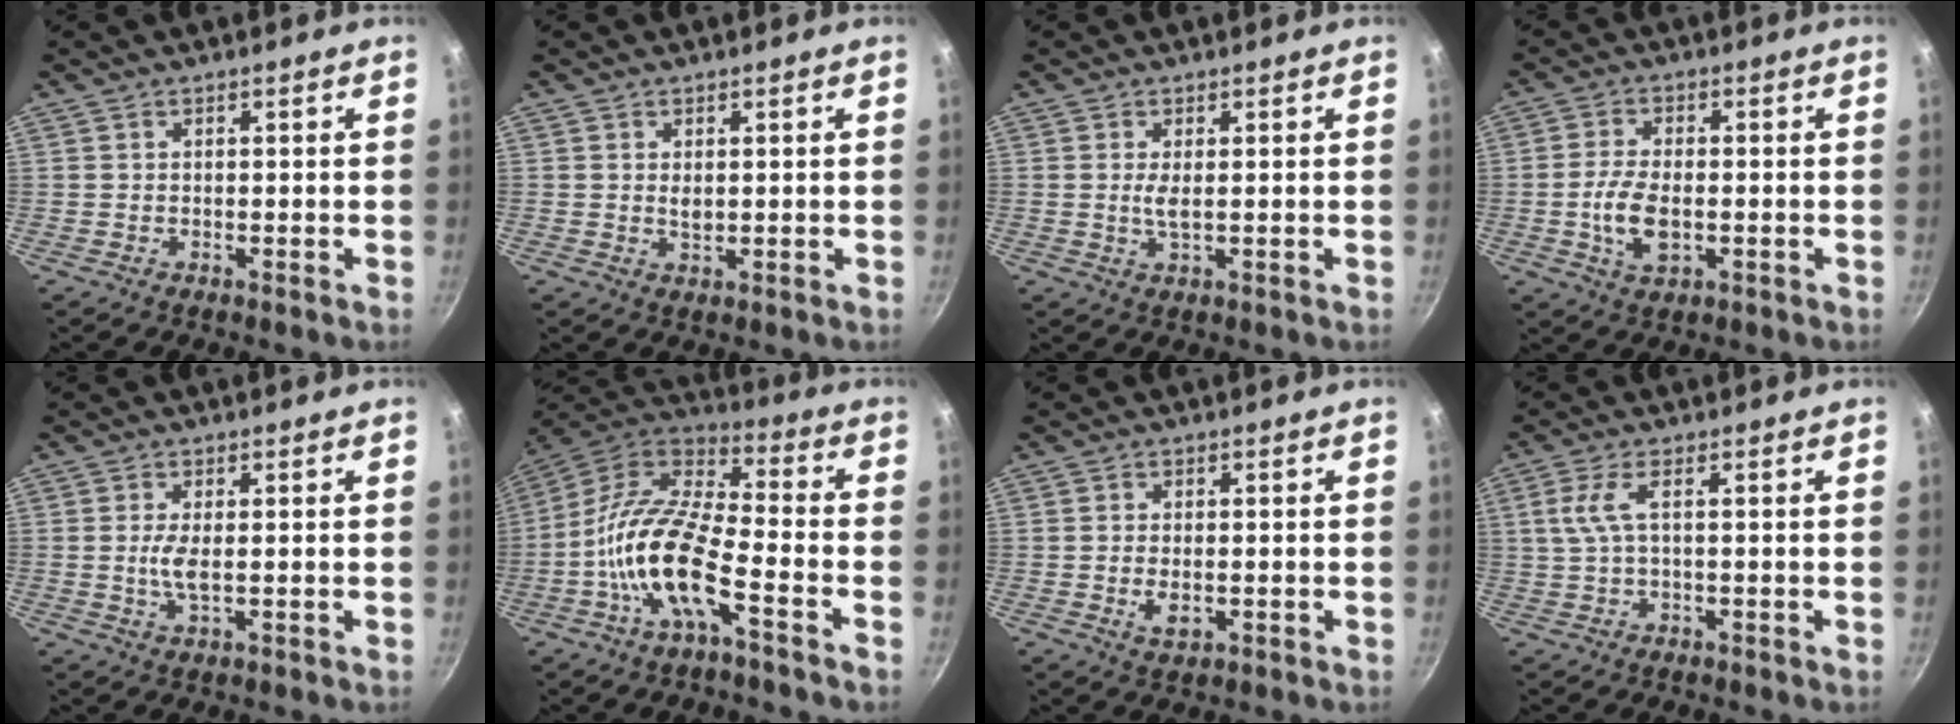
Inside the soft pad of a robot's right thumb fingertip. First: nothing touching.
{"total": 1.7, "force": [0.4, 1.0, 1.3], "torque": [-0.020, -0.004, 0.008]}
{"total": 2.2, "force": [0.3, 0.7, 2.1], "torque": [-0.043, -0.004, 0.007]}
{"total": 6.6, "force": [-1.3, 3.4, 5.5], "torque": [-0.110, 0.002, -0.023]}
{"total": 3.3, "force": [0.0, 1.0, 3.1], "torque": [-0.071, -0.003, -0.001]}
{"total": 15.9, "force": [-6.2, 5.3, 13.6], "torque": [-0.264, 0.050, -0.138]}
{"total": 3.3, "force": [-0.8, 1.7, 2.7], "torque": [-0.052, -0.006, -0.011]}
{"total": 4.2, "force": [0.3, 0.9, 4.0], "torque": [-0.099, 0.005, 0.009]}